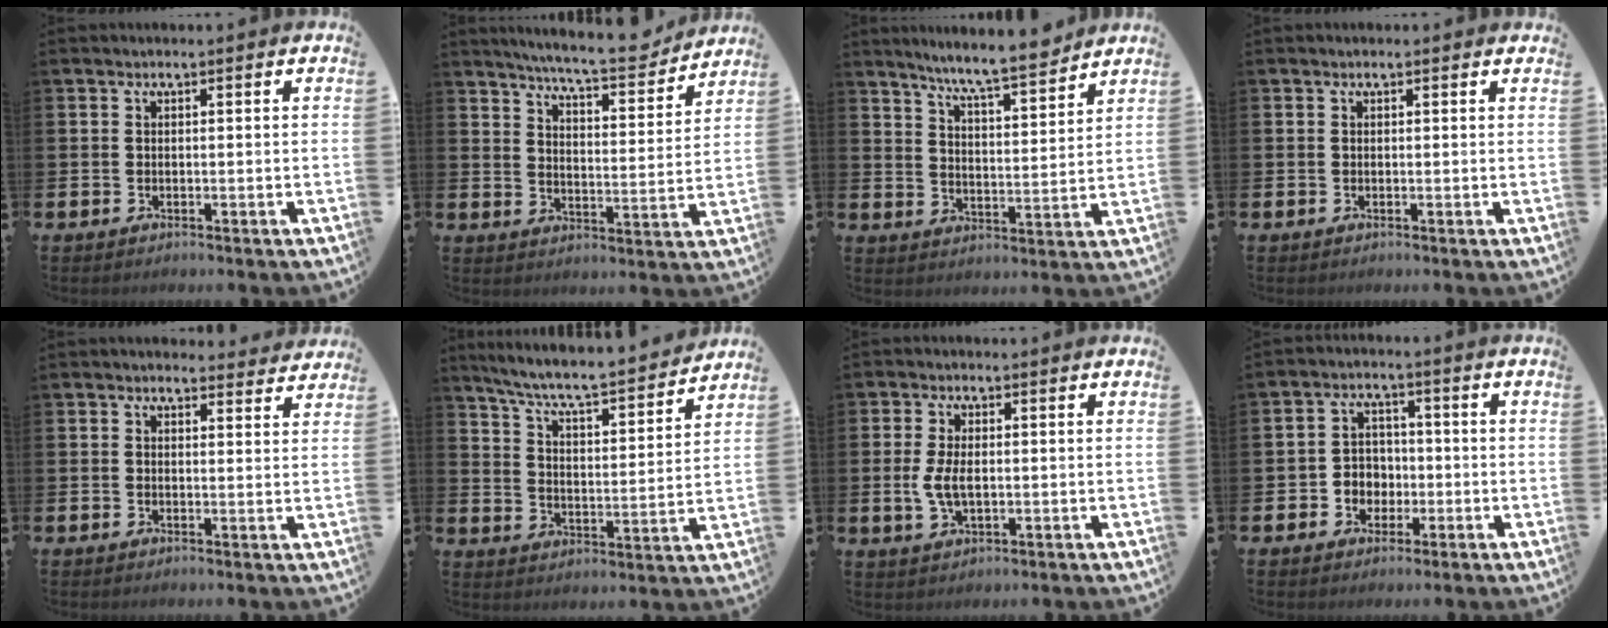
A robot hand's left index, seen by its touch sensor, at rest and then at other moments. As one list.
[{"total": 7.8, "force": [7.4, 0.4, 2.4], "torque": [-0.059, -0.047, 0.126]}, {"total": 7.6, "force": [7.1, 0.0, 2.5], "torque": [-0.067, -0.047, 0.124]}, {"total": 0.0}, {"total": 2.4, "force": [2.4, 0.6, 0.0], "torque": [0.004, -0.011, 0.041]}, {"total": 7.2, "force": [6.8, 0.5, 2.3], "torque": [-0.079, -0.055, 0.114]}, {"total": 4.2, "force": [0.0, 2.2, 3.6], "torque": [-0.075, 0.005, -0.004]}, {"total": 3.7, "force": [-0.8, 3.6, 0.8], "torque": [-0.018, 0.001, -0.024]}]